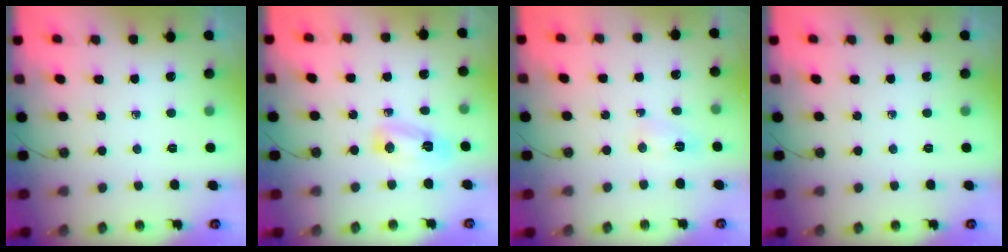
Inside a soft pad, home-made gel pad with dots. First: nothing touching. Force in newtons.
{"total": 6.6, "press": 5.5, "slide": 3.7}
{"total": 13.3, "press": 3.3, "slide": 12.8}
{"total": 0.0}